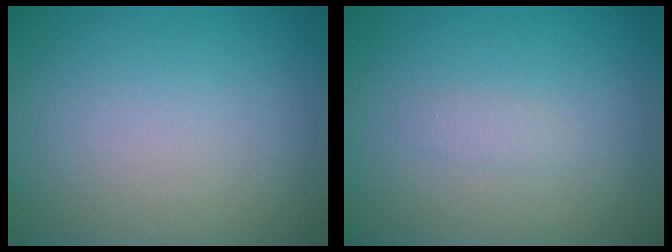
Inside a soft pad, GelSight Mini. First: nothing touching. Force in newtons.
{"total": 0.8, "press": 0.8, "slide": 0.0}